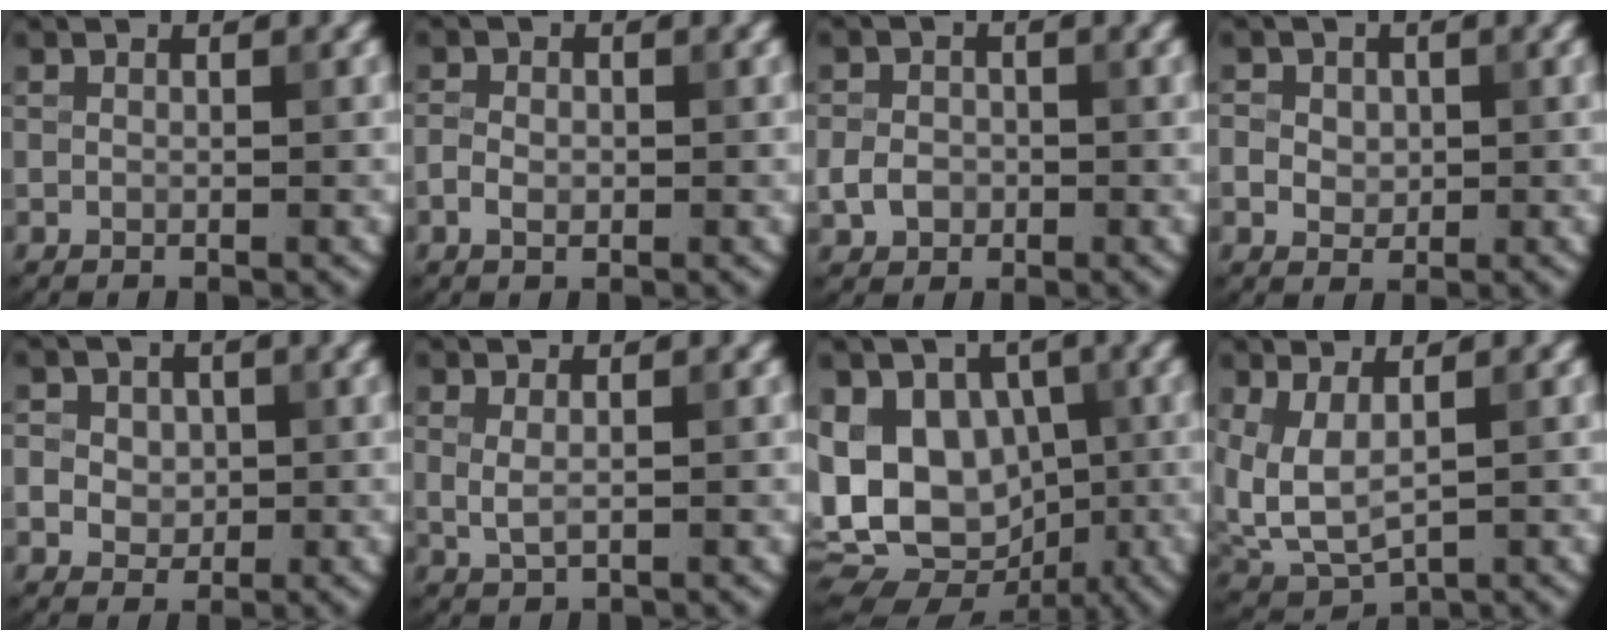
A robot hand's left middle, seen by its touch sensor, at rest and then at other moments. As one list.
[{"total": 1.7, "force": [-0.5, 1.2, 1.1], "torque": [-0.020, 0.001, -0.013]}, {"total": 2.3, "force": [-0.7, 1.9, 1.0], "torque": [-0.017, -0.002, -0.018]}, {"total": 2.7, "force": [0.4, 2.4, 1.3], "torque": [-0.021, 0.011, 0.005]}, {"total": 4.1, "force": [0.9, 3.6, 1.8], "torque": [-0.023, 0.020, 0.002]}, {"total": 1.2, "force": [0.4, 0.4, 1.1], "torque": [-0.025, -0.006, 0.010]}, {"total": 14.2, "force": [-0.5, 11.0, 9.0], "torque": [-0.147, 0.015, -0.027]}, {"total": 4.2, "force": [1.0, 2.3, 3.4], "torque": [-0.084, -0.012, 0.027]}]